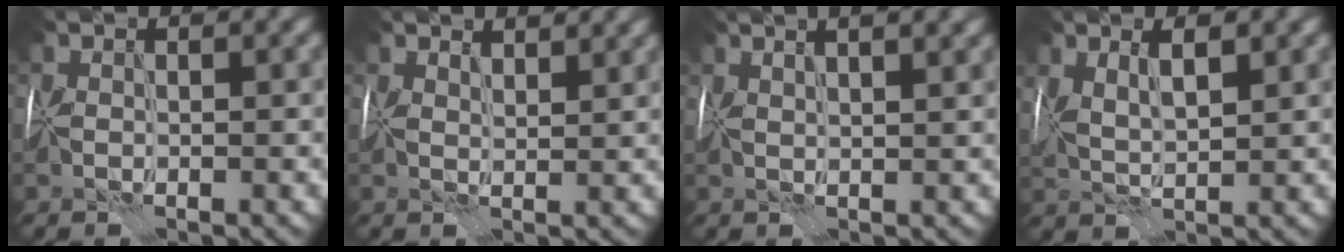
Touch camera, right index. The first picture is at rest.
{"total": 3.5, "force": [2.9, 1.1, 1.6], "torque": [-0.028, 0.007, 0.035]}
{"total": 6.8, "force": [4.0, 2.7, 4.7], "torque": [-0.060, 0.044, 0.045]}
{"total": 3.2, "force": [1.4, 1.0, 2.7], "torque": [-0.056, -0.003, 0.026]}